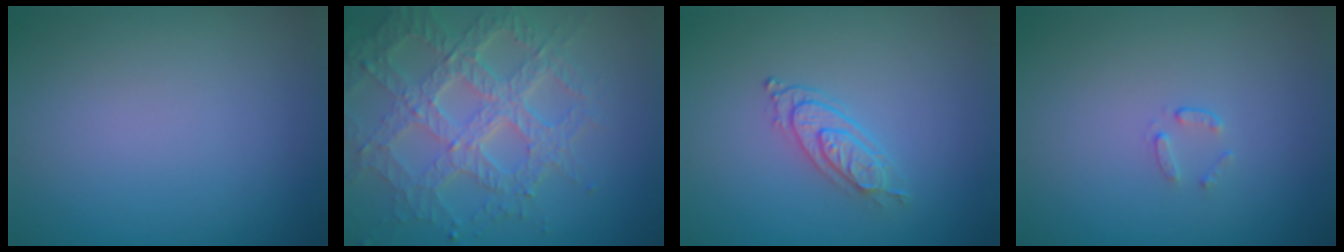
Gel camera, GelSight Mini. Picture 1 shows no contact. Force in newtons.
{"total": 7.2, "press": 5.3, "slide": 4.9}
{"total": 2.7, "press": 2.1, "slide": 1.7}
{"total": 0.7, "press": 0.4, "slide": 0.6}